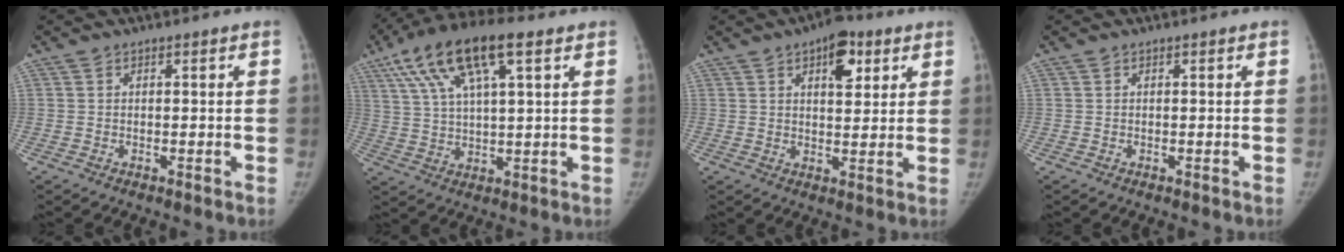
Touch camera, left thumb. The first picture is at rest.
{"total": 16.4, "force": [7.7, 5.5, 13.3], "torque": [-0.248, 0.008, 0.137]}
{"total": 8.2, "force": [4.0, 4.1, 5.9], "torque": [-0.054, -0.013, 0.053]}
{"total": 0.0}